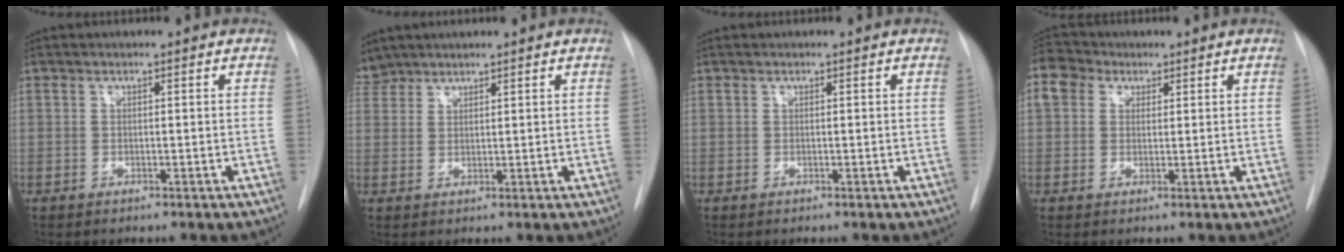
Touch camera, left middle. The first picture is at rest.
{"total": 3.3, "force": [3.1, 1.1, -0.3], "torque": [0.002, 0.010, 0.062]}
{"total": 0.0}
{"total": 5.9, "force": [2.9, 4.7, 2.2], "torque": [-0.051, 0.030, 0.056]}